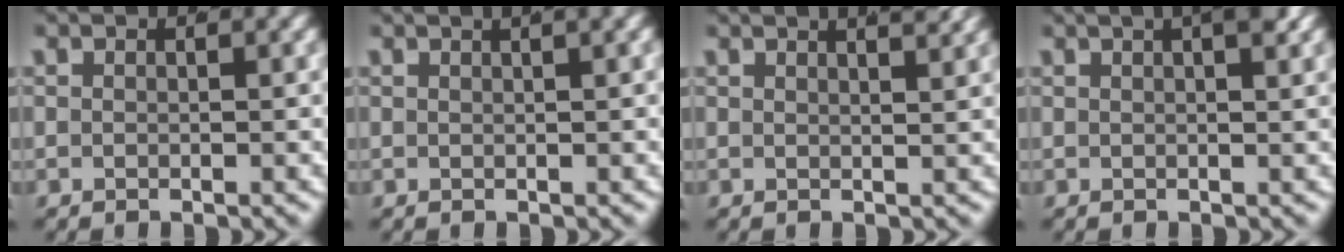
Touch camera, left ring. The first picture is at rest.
{"total": 2.5, "force": [1.6, 0.0, 1.9], "torque": [-0.010, 0.018, 0.021]}
{"total": 4.0, "force": [2.9, 0.7, 2.6], "torque": [-0.022, 0.009, 0.042]}
{"total": 4.1, "force": [2.1, 0.9, 3.4], "torque": [-0.037, 0.016, 0.028]}